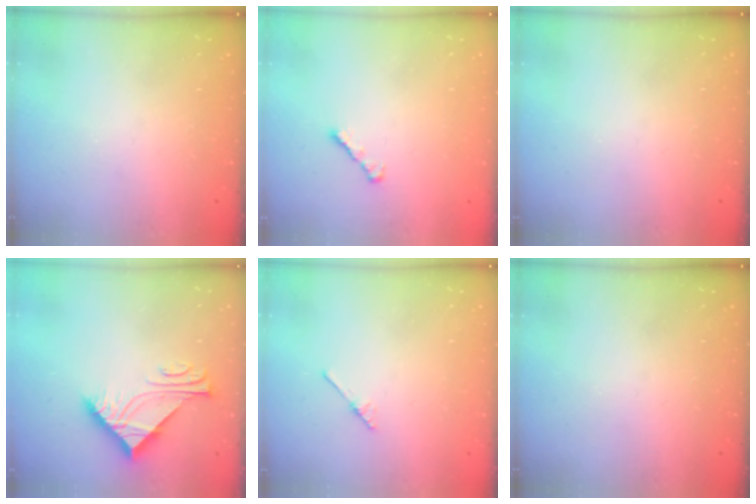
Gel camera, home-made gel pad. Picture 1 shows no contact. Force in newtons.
{"total": 2.5, "press": 2.4, "slide": 0.6}
{"total": 0.0}
{"total": 9.4, "press": 9.4, "slide": 0.8}
{"total": 1.9, "press": 1.8, "slide": 0.3}
{"total": 0.0}